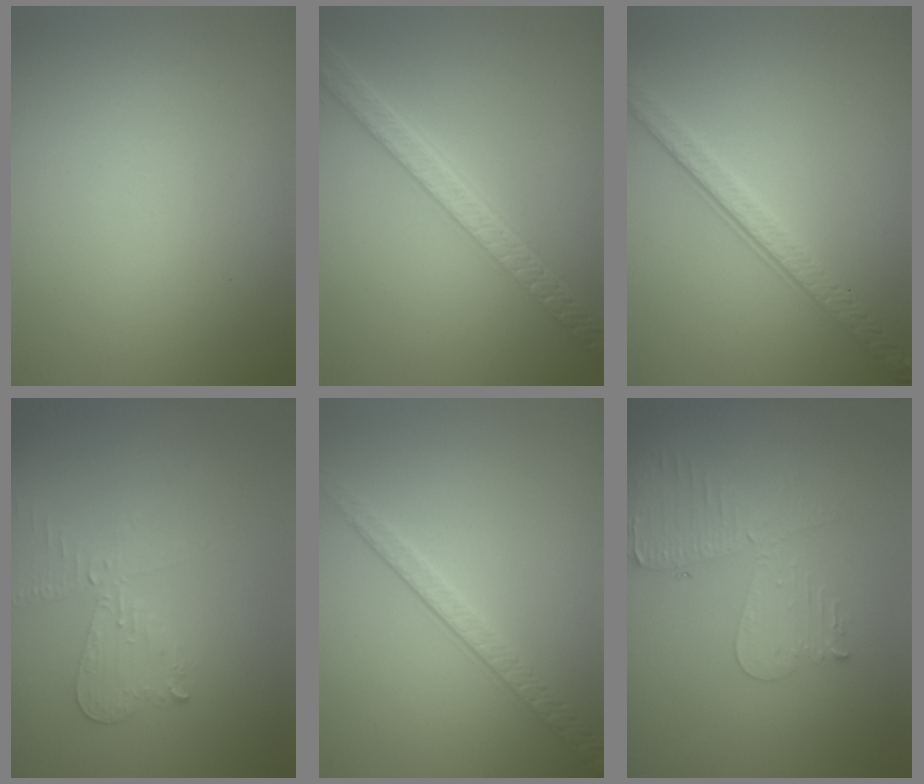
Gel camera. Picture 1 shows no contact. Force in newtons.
{"total": 5.4, "press": 4.2, "slide": 3.5}
{"total": 3.8, "press": 2.8, "slide": 2.6}
{"total": 2.6, "press": 2.5, "slide": 0.6}
{"total": 2.4, "press": 2.0, "slide": 1.4}
{"total": 4.4, "press": 3.8, "slide": 2.1}